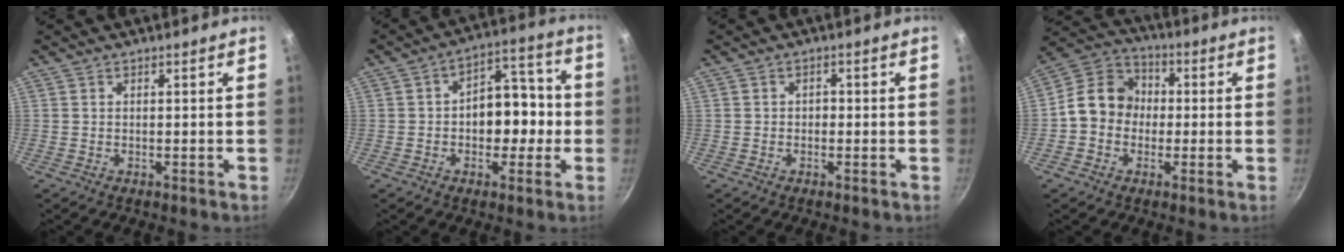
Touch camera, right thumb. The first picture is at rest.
{"total": 11.1, "force": [-1.2, 7.7, 7.9], "torque": [-0.046, 0.044, -0.027]}
{"total": 1.3, "force": [-0.4, 1.1, 0.7], "torque": [-0.006, 0.005, -0.008]}
{"total": 10.7, "force": [-0.6, 9.2, 5.5], "torque": [-0.056, 0.031, -0.035]}